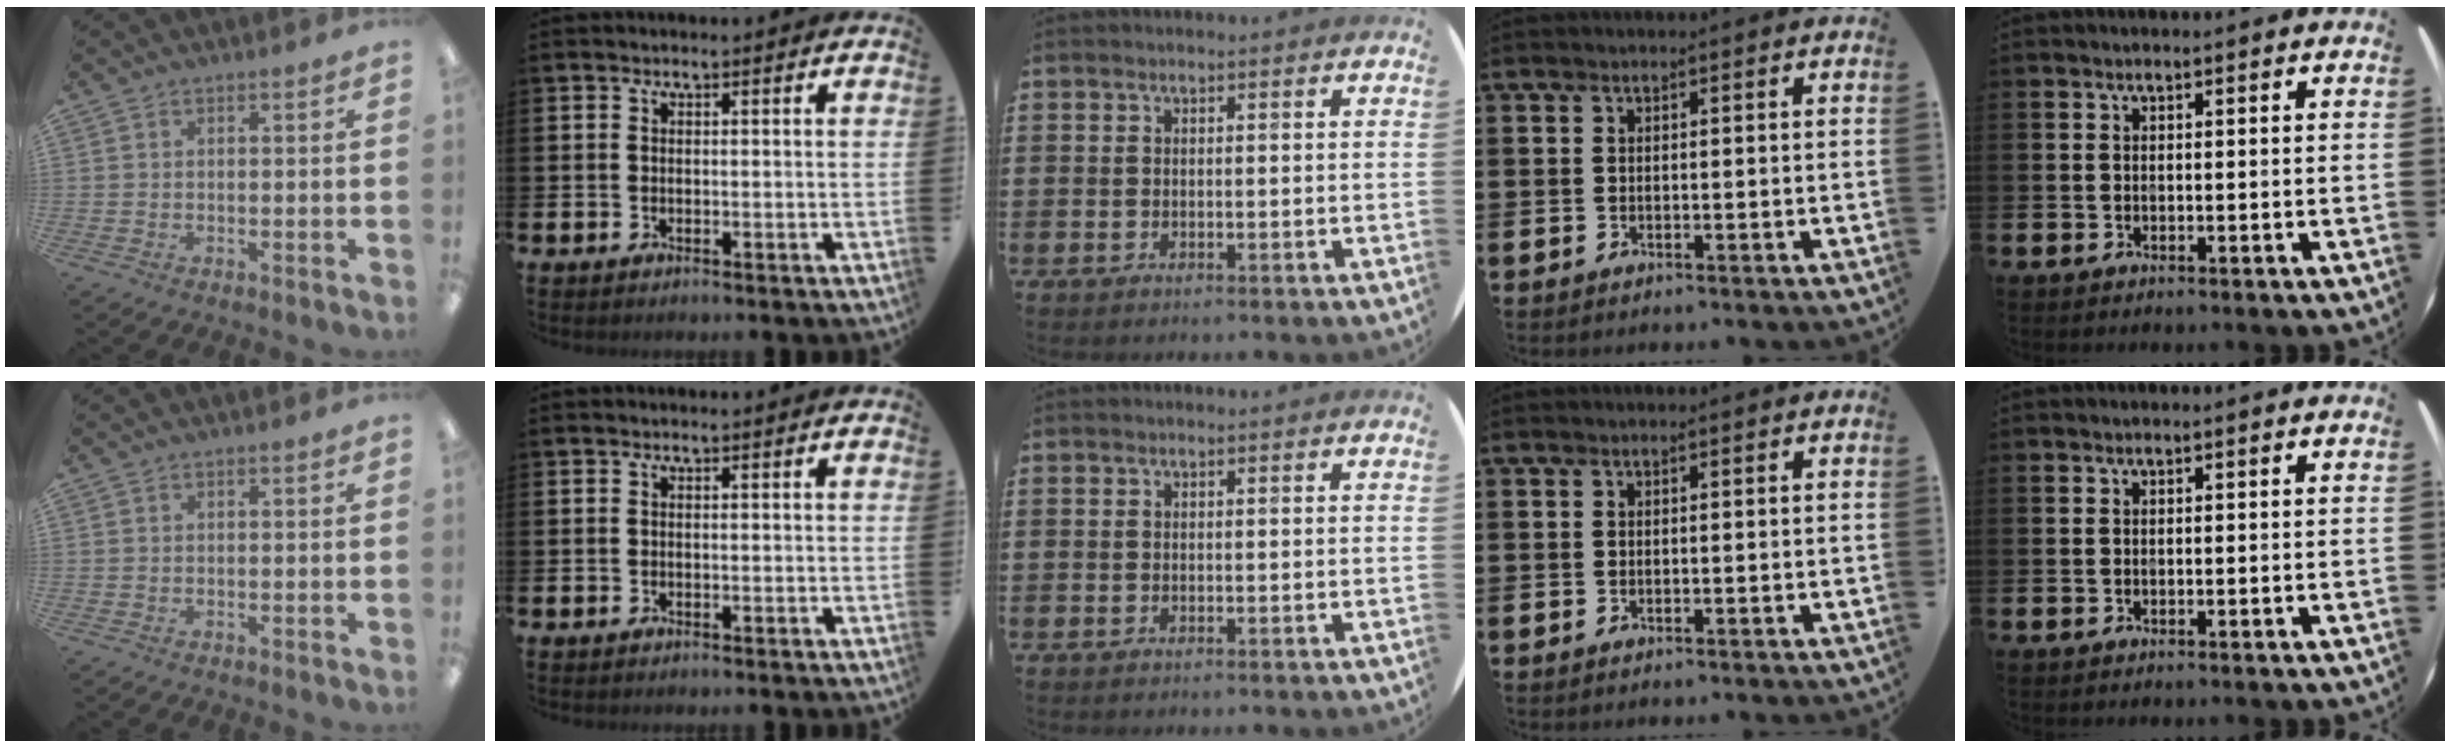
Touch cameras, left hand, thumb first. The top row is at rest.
{}